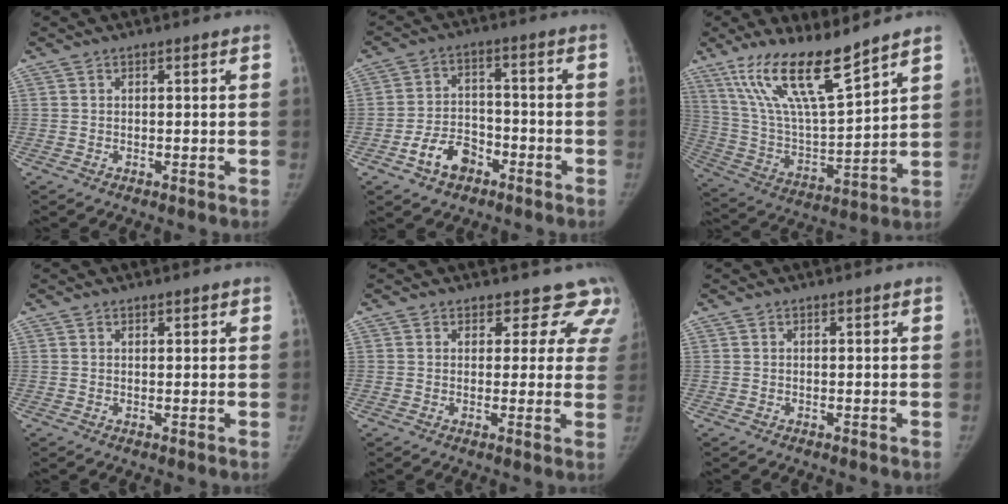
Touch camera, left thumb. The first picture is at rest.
{"total": 7.9, "force": [-4.3, 5.3, 4.0], "torque": [-0.055, 0.033, -0.073]}
{"total": 17.8, "force": [12.6, 3.4, 12.0], "torque": [-0.207, -0.064, 0.248]}
{"total": 0.7, "force": [0.6, 0.4, 0.3], "torque": [-0.002, -0.004, 0.007]}
{"total": 9.1, "force": [7.5, 5.0, 0.9], "torque": [0.051, -0.031, 0.055]}
{"total": 0.0}